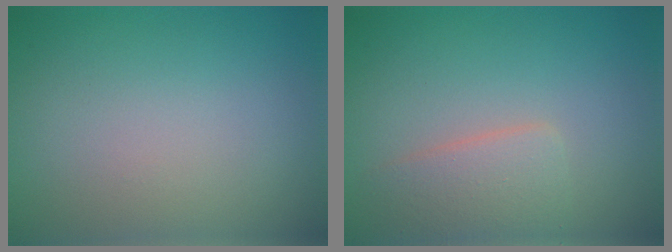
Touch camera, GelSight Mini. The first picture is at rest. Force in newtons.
{"total": 2.8, "press": 2.8, "slide": 0.1}